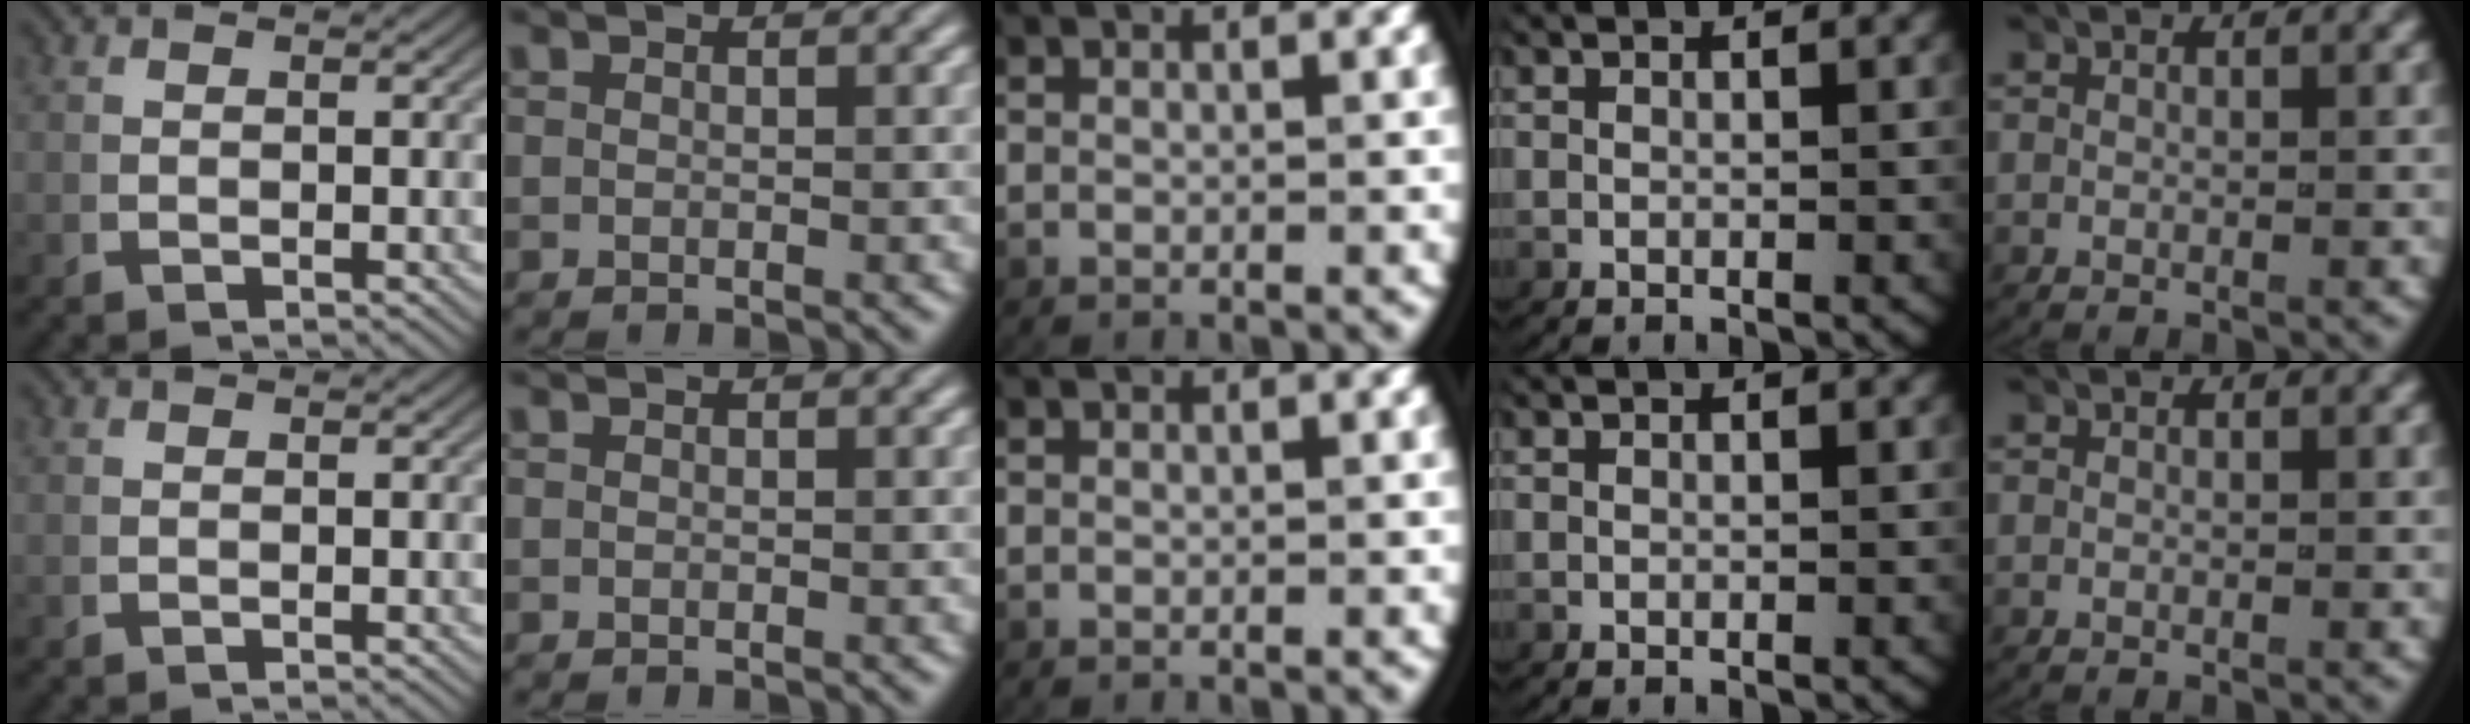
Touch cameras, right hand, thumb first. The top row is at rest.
{}